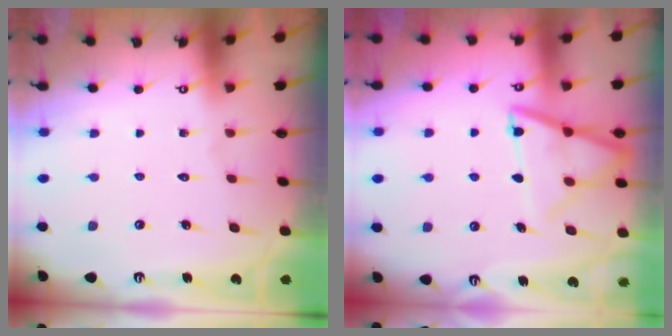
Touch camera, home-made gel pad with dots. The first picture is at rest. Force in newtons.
{"total": 12.4, "press": 12.4, "slide": 1.2}